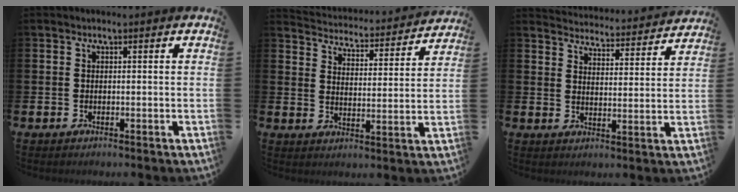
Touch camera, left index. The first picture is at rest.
{"total": 4.0, "force": [3.9, 0.8, 0.2], "torque": [-0.031, -0.039, 0.061]}
{"total": 4.4, "force": [4.4, 0.3, -0.1], "torque": [-0.014, -0.041, 0.074]}